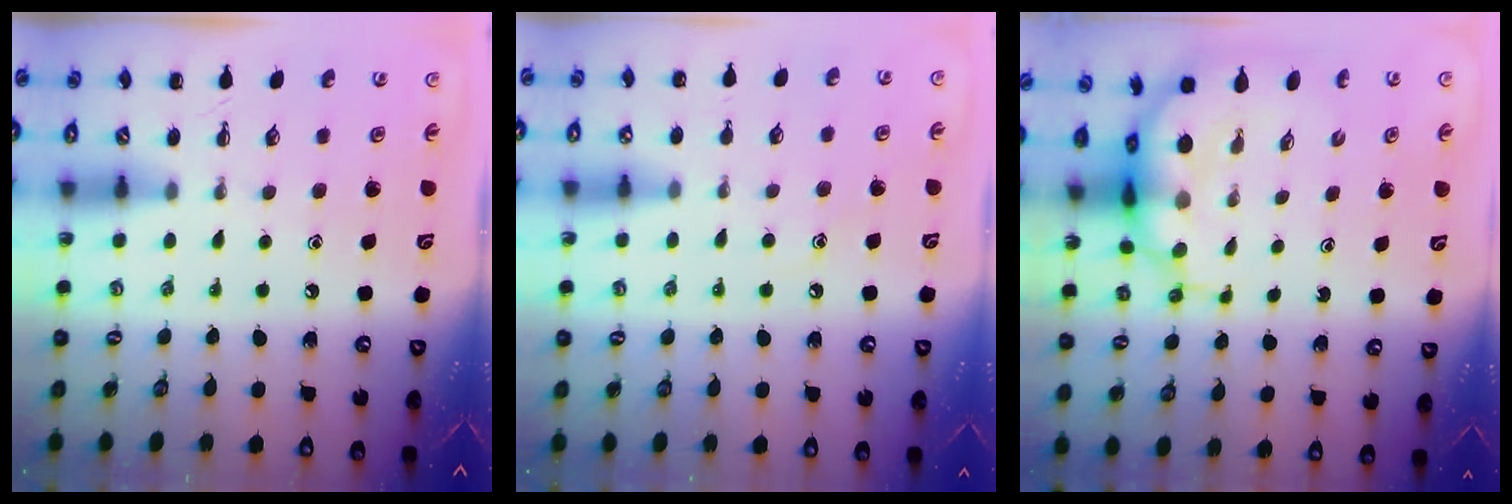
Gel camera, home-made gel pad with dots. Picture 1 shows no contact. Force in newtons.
{"total": 7.7, "press": 7.5, "slide": 1.8}
{"total": 8.2, "press": 7.7, "slide": 2.8}